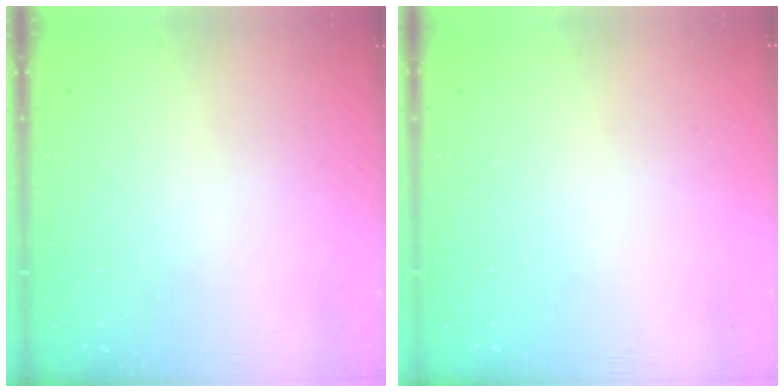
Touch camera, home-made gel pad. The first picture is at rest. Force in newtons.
{"total": 2.6, "press": 2.6, "slide": 0.2}